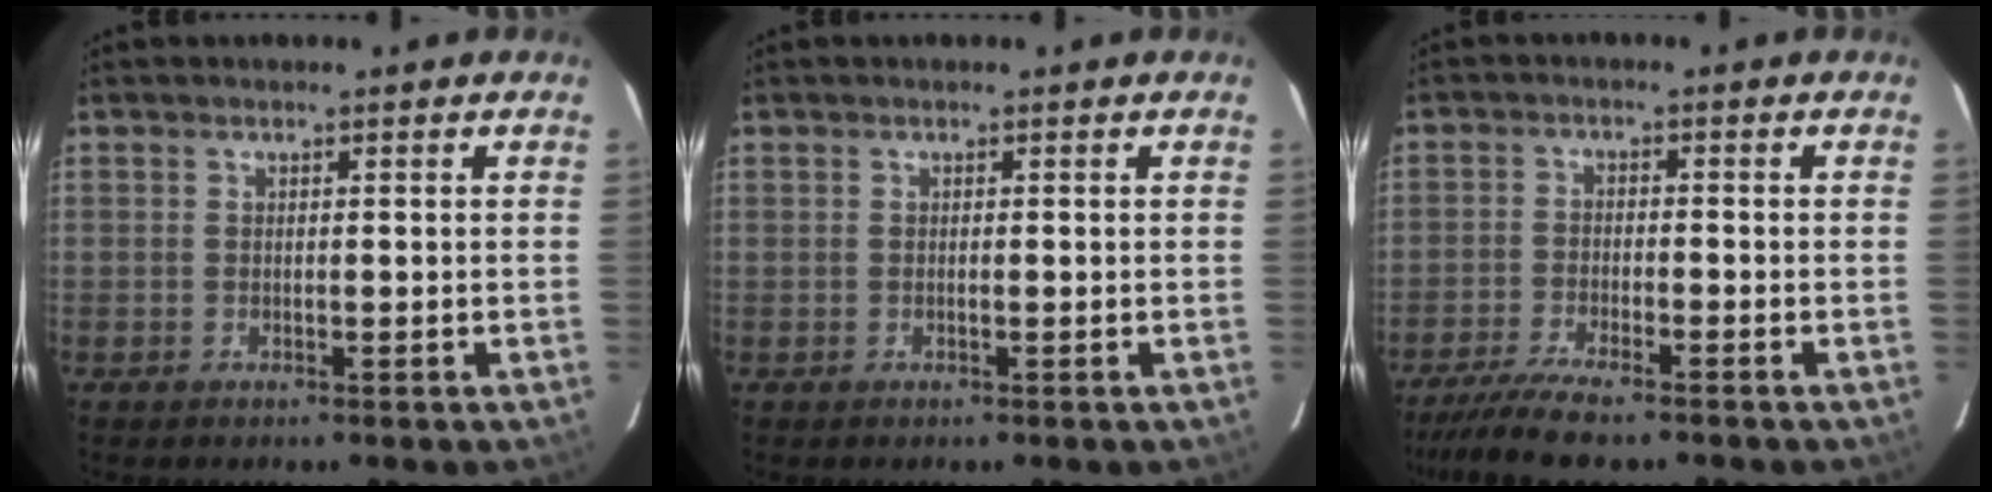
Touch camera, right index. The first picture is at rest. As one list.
[{"total": 0.0}, {"total": 8.4, "force": [-7.0, 0.7, 4.6], "torque": [-0.077, -0.022, -0.118]}]